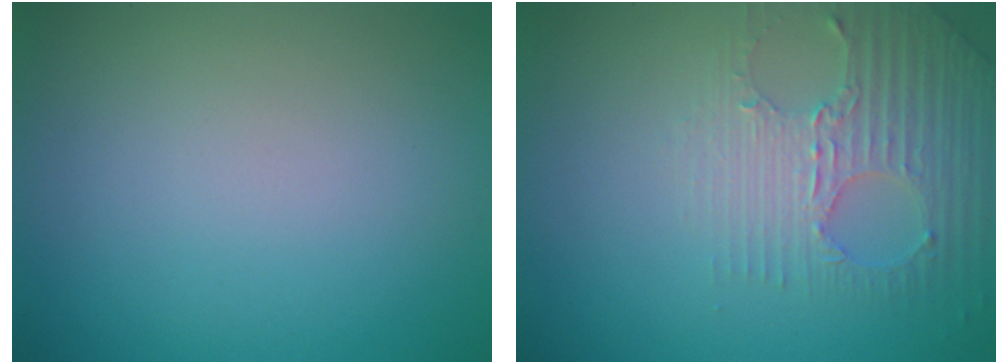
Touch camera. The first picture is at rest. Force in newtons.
{"total": 2.8, "press": 2.7, "slide": 0.9}